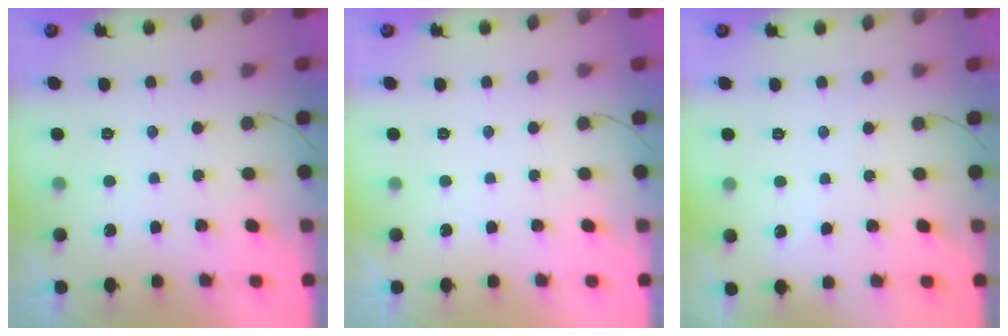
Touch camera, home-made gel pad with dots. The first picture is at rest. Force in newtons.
{"total": 0.0}
{"total": 3.6, "press": 3.6, "slide": 0.4}